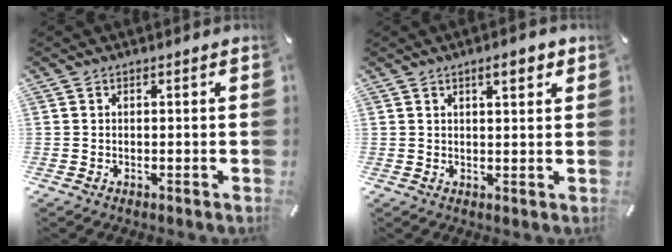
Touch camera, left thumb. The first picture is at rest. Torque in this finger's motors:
{"motor_torque": [0.67, 0.70, 0.40, -0.68, 0.06]}